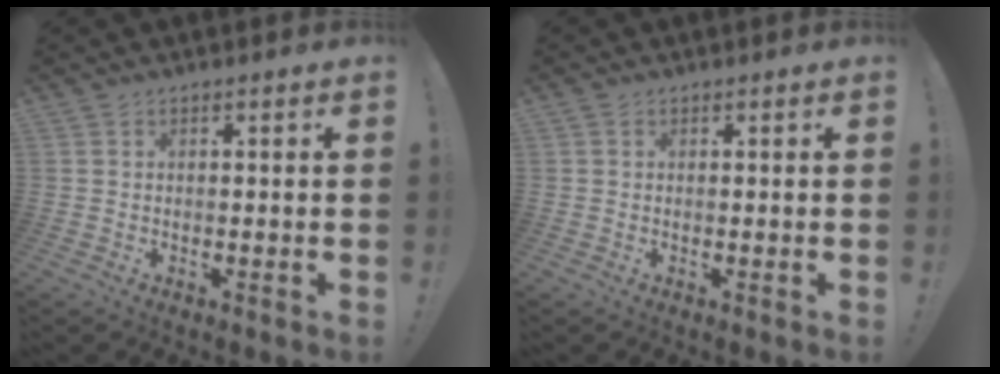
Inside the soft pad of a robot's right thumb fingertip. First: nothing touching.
{"total": 0.5, "force": [0.3, 0.4, -0.1], "torque": [0.006, -0.002, 0.006]}